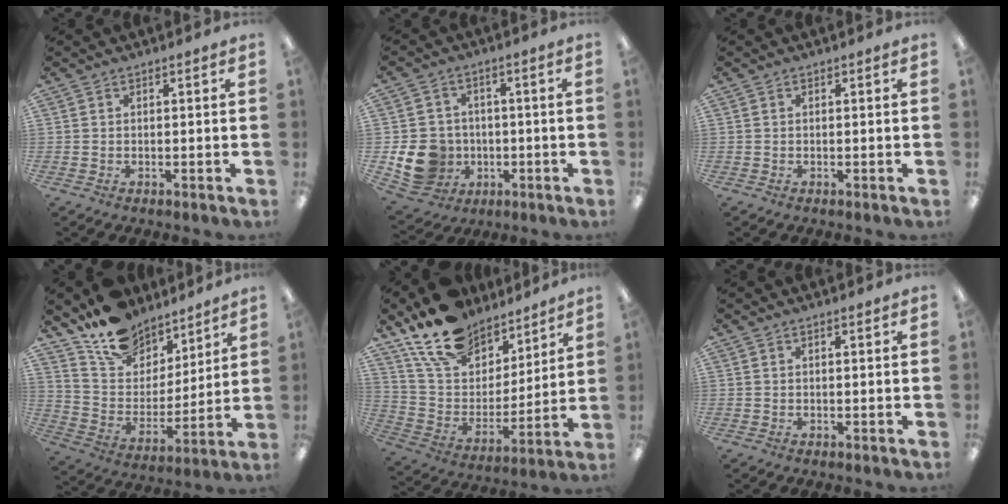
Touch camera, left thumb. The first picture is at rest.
{"total": 10.9, "force": [-2.2, 9.9, 4.0], "torque": [-0.109, 0.014, -0.031]}
{"total": 0.0}
{"total": 15.1, "force": [12.4, 8.1, 2.7], "torque": [-0.071, -0.095, 0.238]}
{"total": 17.8, "force": [14.1, 9.3, 5.6], "torque": [-0.127, -0.094, 0.262]}
{"total": 0.7, "force": [0.4, 0.0, 0.5], "torque": [-0.011, 0.000, 0.008]}